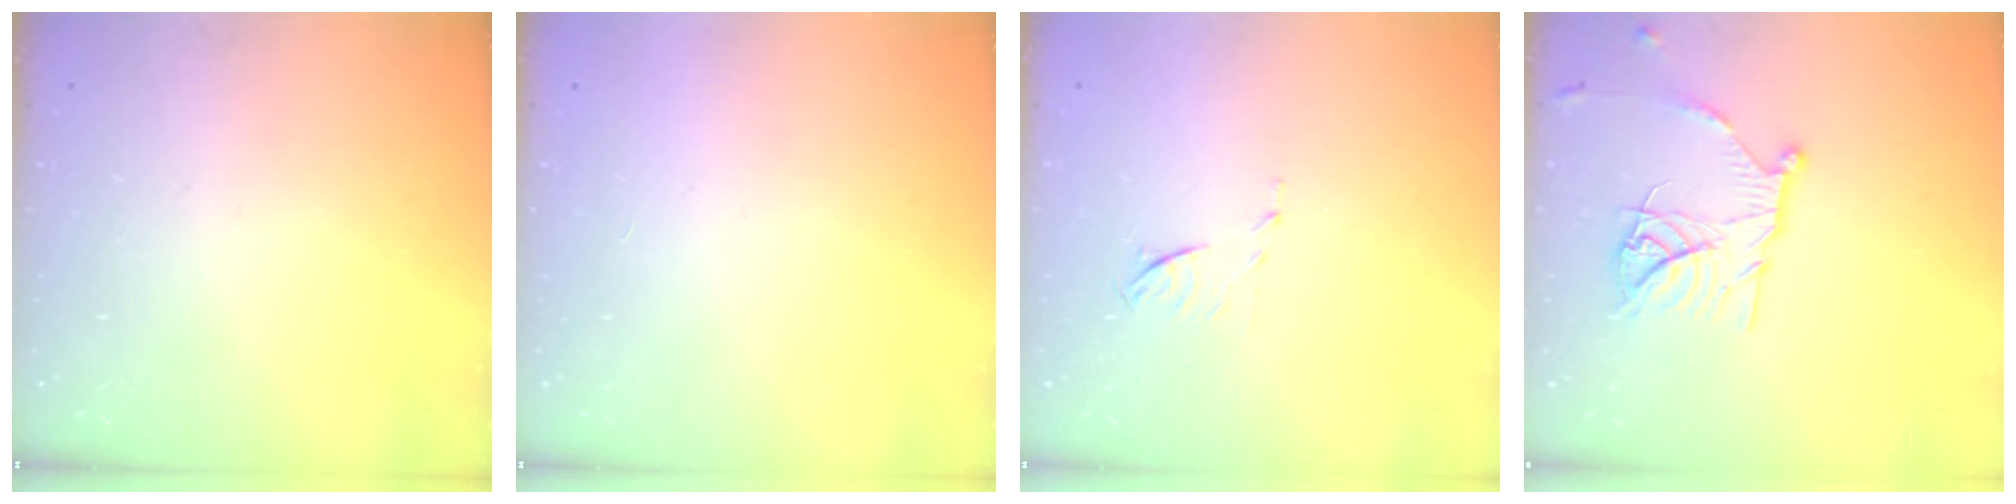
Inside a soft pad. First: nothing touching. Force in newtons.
{"total": 1.5, "press": 1.5, "slide": 0.1}
{"total": 5.5, "press": 5.5, "slide": 0.8}
{"total": 14.2, "press": 14.2, "slide": 1.2}